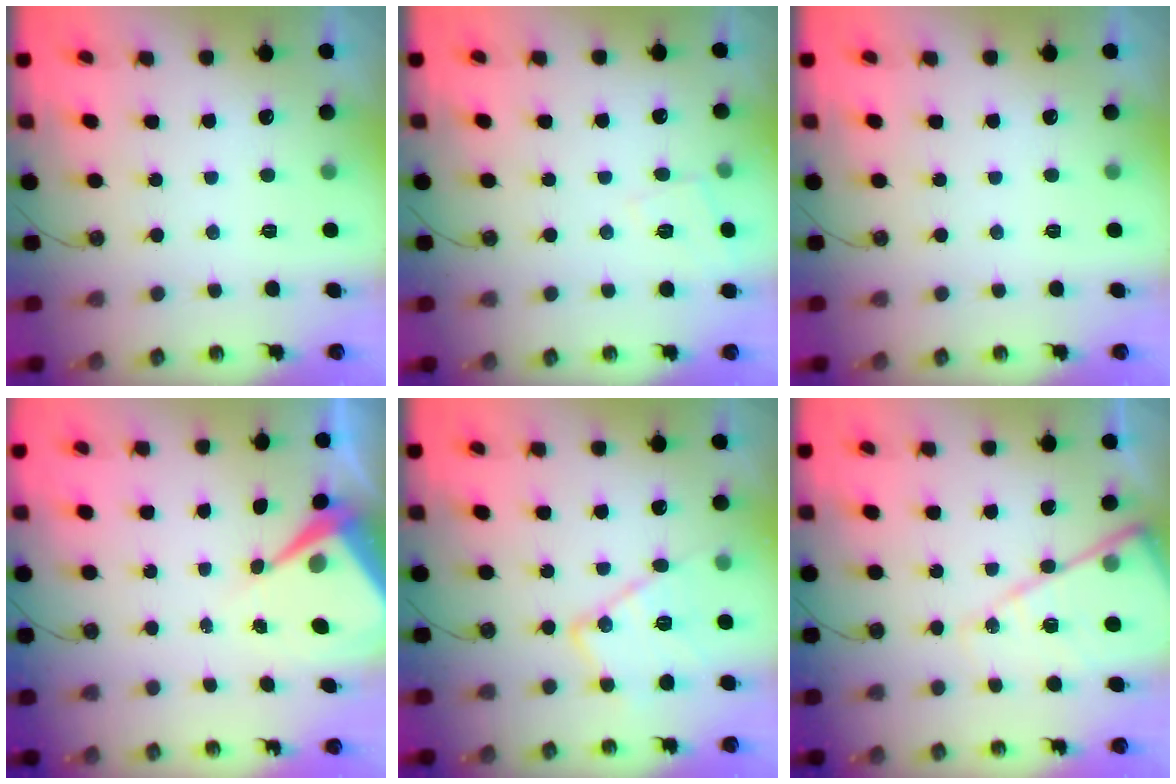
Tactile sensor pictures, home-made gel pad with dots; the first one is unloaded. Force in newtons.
{"total": 5.6, "press": 5.6, "slide": 0.7}
{"total": 0.0}
{"total": 7.0, "press": 7.0, "slide": 0.6}
{"total": 13.5, "press": 13.4, "slide": 1.2}
{"total": 15.0, "press": 15.0, "slide": 1.5}